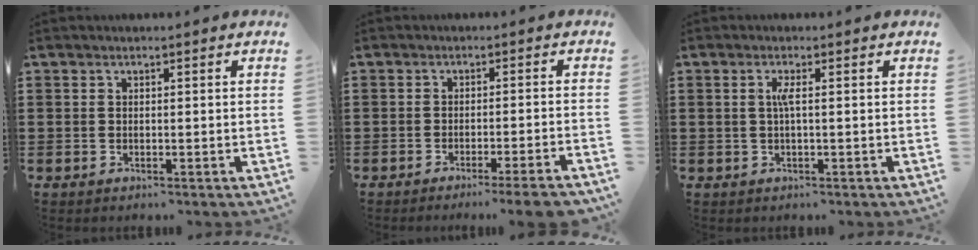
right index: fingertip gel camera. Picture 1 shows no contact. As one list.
[{"total": 3.4, "force": [-2.7, -0.7, 2.0], "torque": [-0.031, -0.014, -0.051]}, {"total": 1.8, "force": [0.0, -0.1, 1.8], "torque": [-0.036, -0.003, -0.002]}]